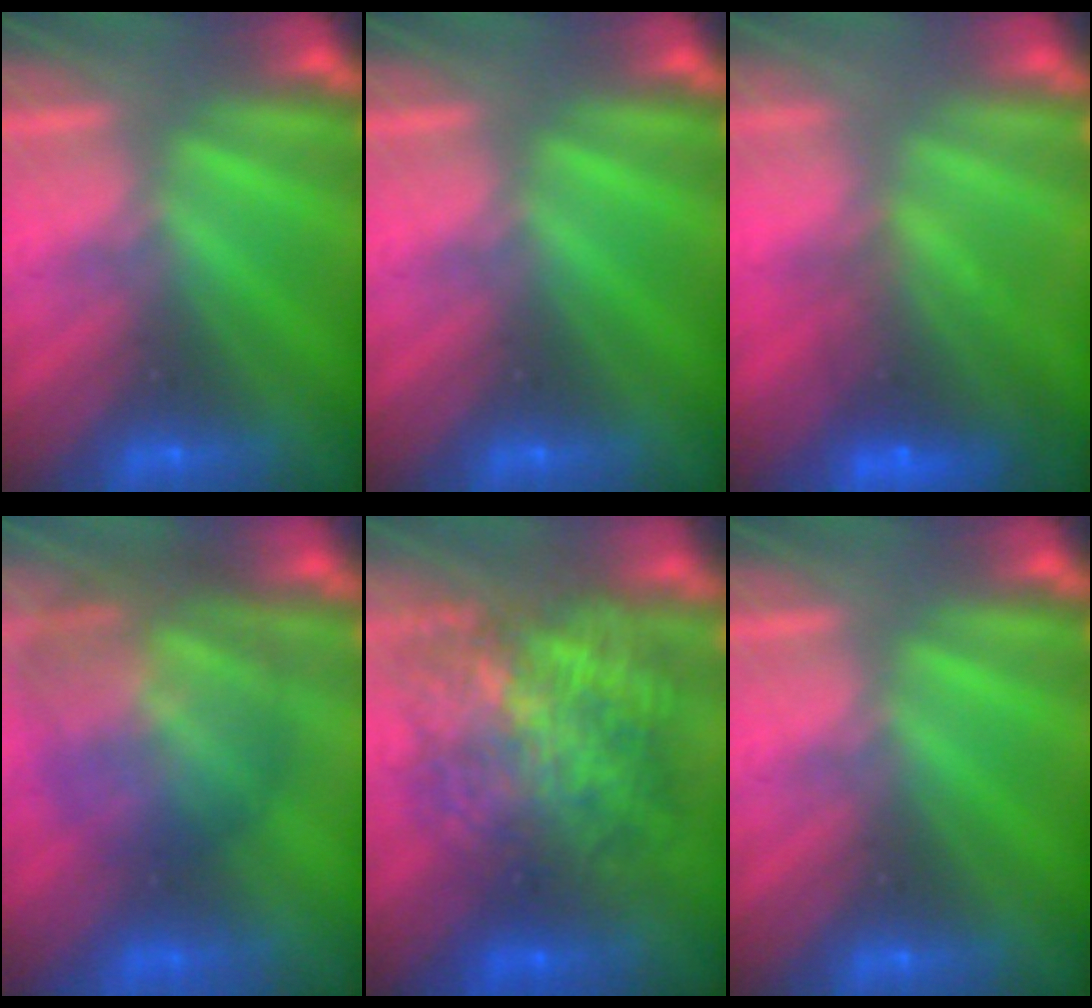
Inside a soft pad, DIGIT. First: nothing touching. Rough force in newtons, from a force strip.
{"total": 0.0}
{"total": 7.5}
{"total": 7.4}
{"total": 7.1}
{"total": 0.0}